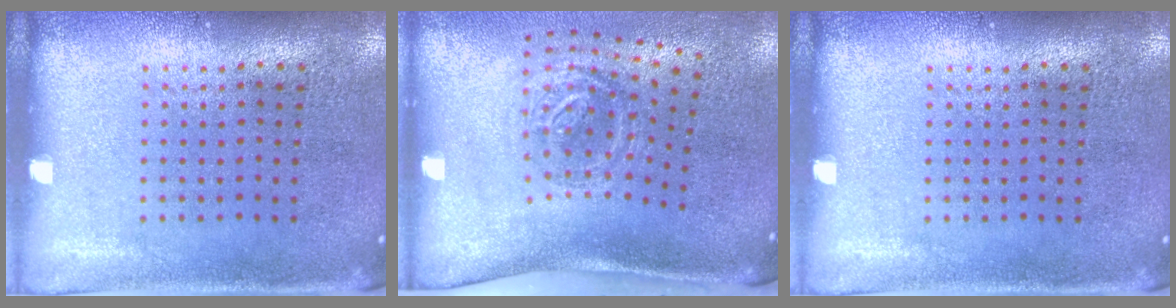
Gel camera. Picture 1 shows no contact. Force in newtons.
{"total": 1.9, "press": 1.2, "slide": 1.4}
{"total": 0.0}